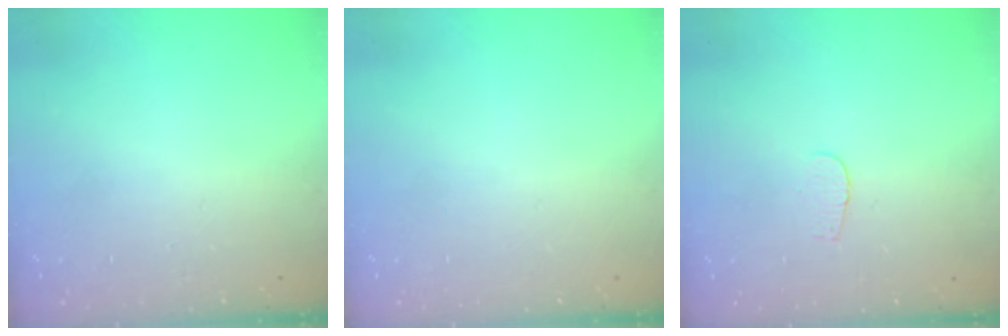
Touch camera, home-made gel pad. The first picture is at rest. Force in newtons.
{"total": 0.0}
{"total": 3.2, "press": 3.2, "slide": 0.3}